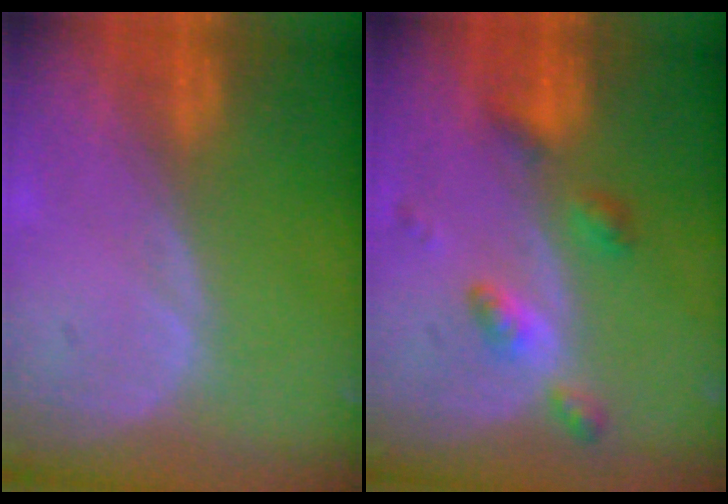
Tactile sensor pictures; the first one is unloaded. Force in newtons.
{"total": 4.5, "press": 4.5, "slide": 0.0}